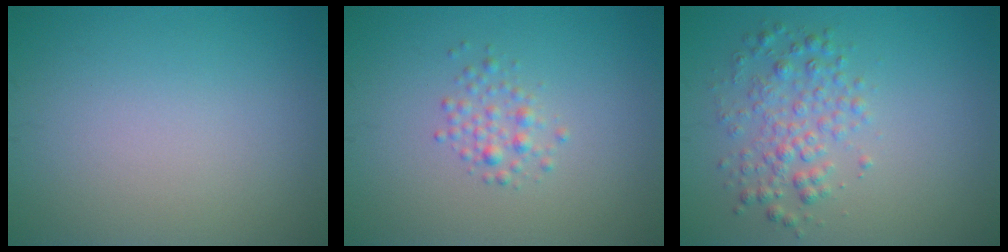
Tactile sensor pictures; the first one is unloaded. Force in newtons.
{"total": 1.6, "press": 1.6, "slide": 0.0}
{"total": 3.0, "press": 3.0, "slide": 0.0}